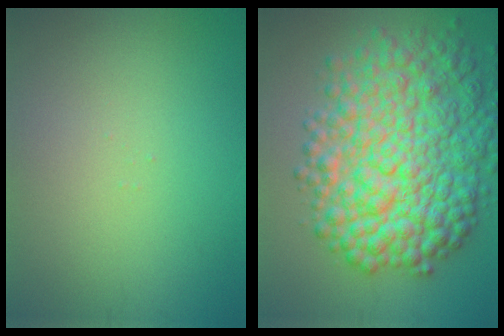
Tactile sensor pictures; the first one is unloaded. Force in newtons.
{"total": 11.7, "press": 11.7, "slide": 0.2}